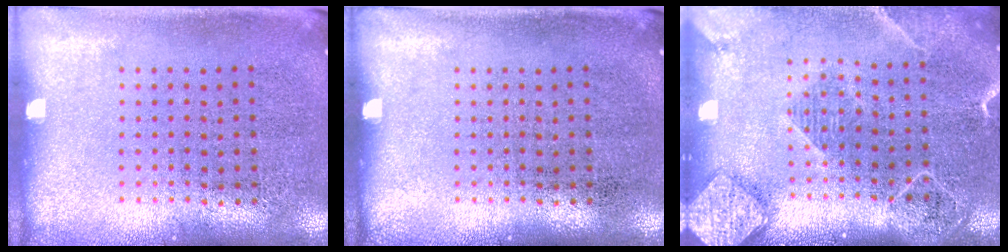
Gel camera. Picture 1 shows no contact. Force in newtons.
{"total": 0.0}
{"total": 2.1, "press": 1.9, "slide": 0.9}